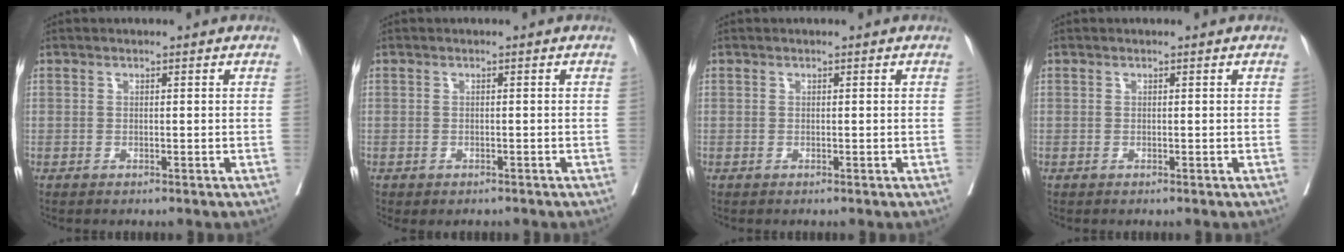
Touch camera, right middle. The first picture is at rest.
{"total": 1.5, "force": [-1.3, 0.7, 0.4], "torque": [-0.009, -0.003, -0.017]}
{"total": 0.0}
{"total": 0.0}